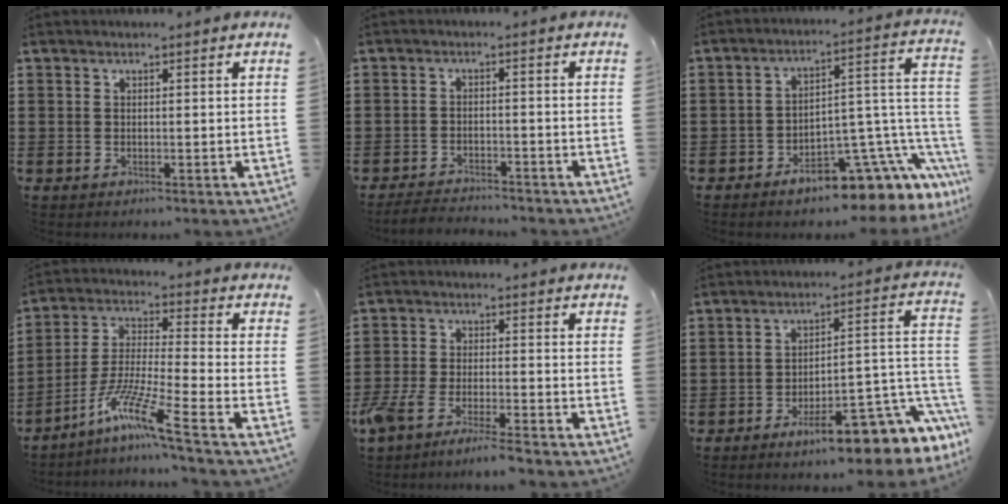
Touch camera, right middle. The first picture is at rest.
{"total": 2.9, "force": [-2.9, 0.3, 0.1], "torque": [-0.008, -0.002, -0.061]}
{"total": 8.6, "force": [-4.9, 4.0, 5.9], "torque": [-0.078, -0.017, -0.081]}
{"total": 9.4, "force": [-6.6, 0.0, 6.8], "torque": [-0.146, -0.018, -0.131]}
{"total": 5.4, "force": [-4.9, 0.0, 2.3], "torque": [-0.064, -0.016, -0.099]}
{"total": 10.6, "force": [-6.5, 3.0, 7.9], "torque": [-0.094, -0.008, -0.114]}